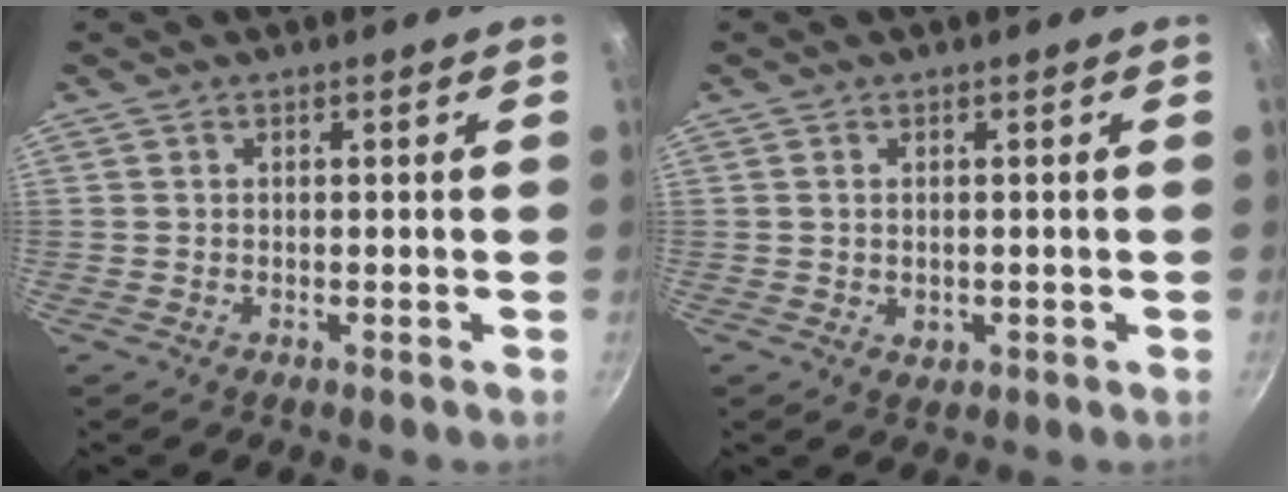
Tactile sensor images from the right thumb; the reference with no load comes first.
{"total": 1.8, "force": [-0.1, 1.3, 1.3], "torque": [-0.017, -0.003, 0.000]}